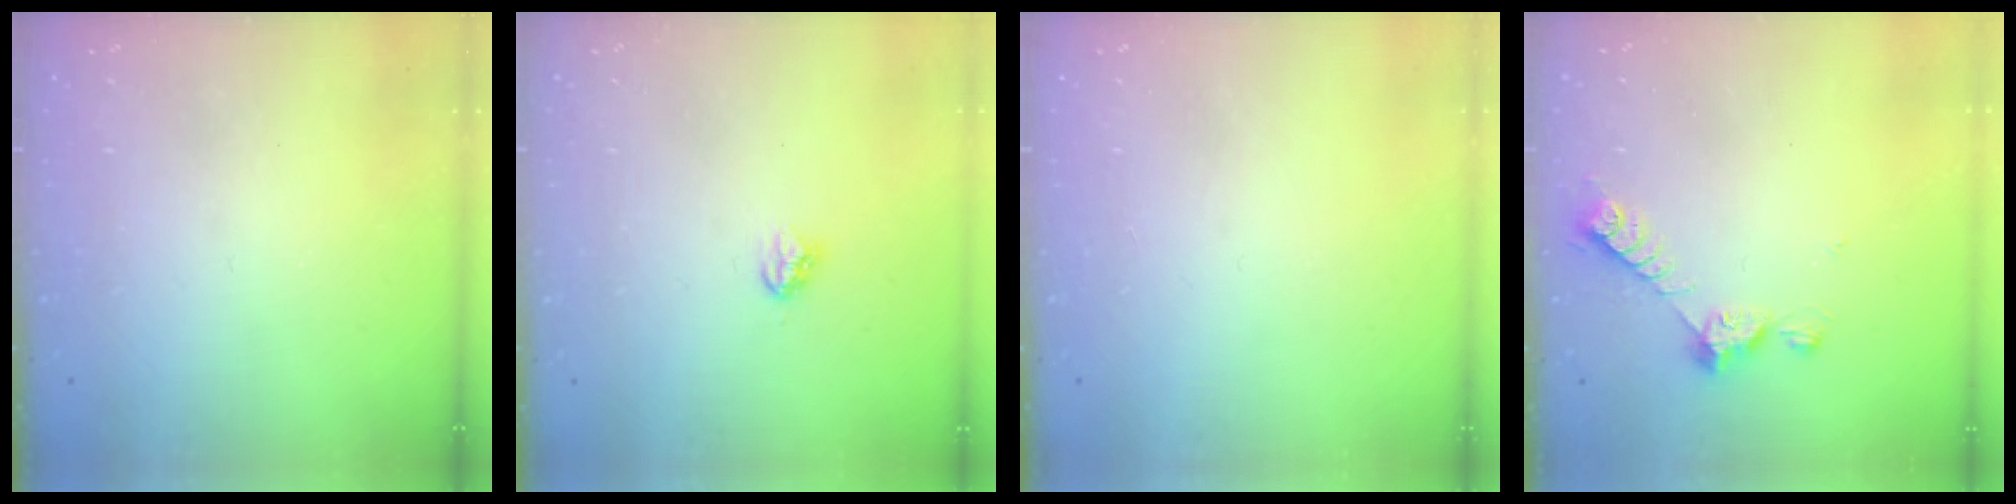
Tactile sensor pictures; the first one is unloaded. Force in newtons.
{"total": 3.7, "press": 3.6, "slide": 0.5}
{"total": 0.0}
{"total": 6.5, "press": 6.5, "slide": 0.7}